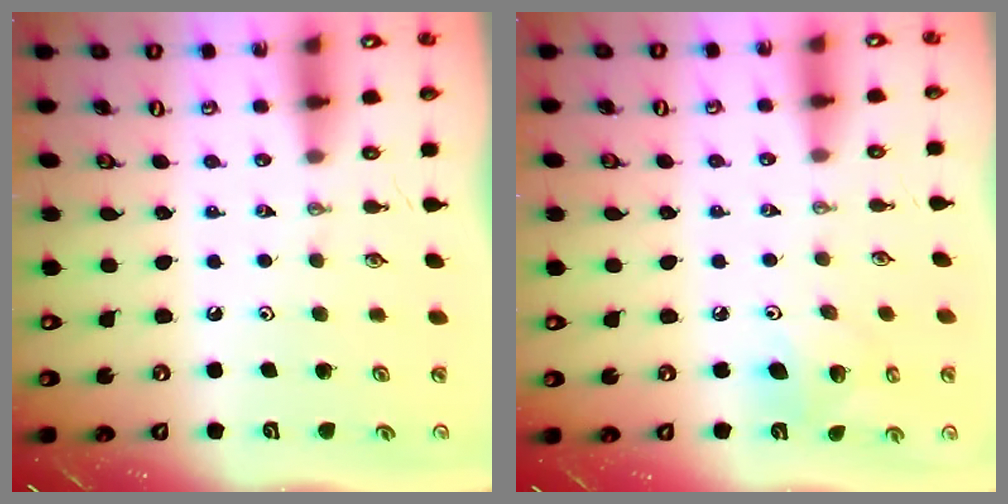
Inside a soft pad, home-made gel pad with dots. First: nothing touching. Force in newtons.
{"total": 8.0, "press": 7.8, "slide": 1.7}